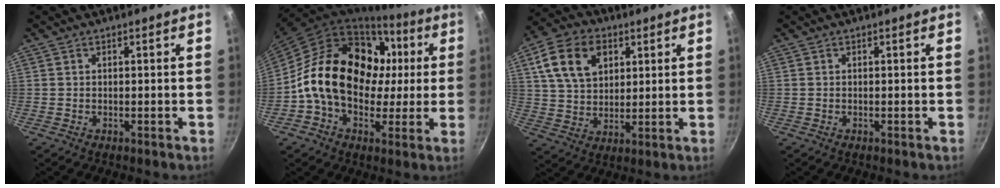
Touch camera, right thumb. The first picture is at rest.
{"total": 23.7, "force": [2.2, 17.2, 16.2], "torque": [-0.253, 0.033, 0.032]}
{"total": 13.5, "force": [5.0, 9.4, 8.3], "torque": [-0.132, -0.003, 0.088]}
{"total": 0.0}